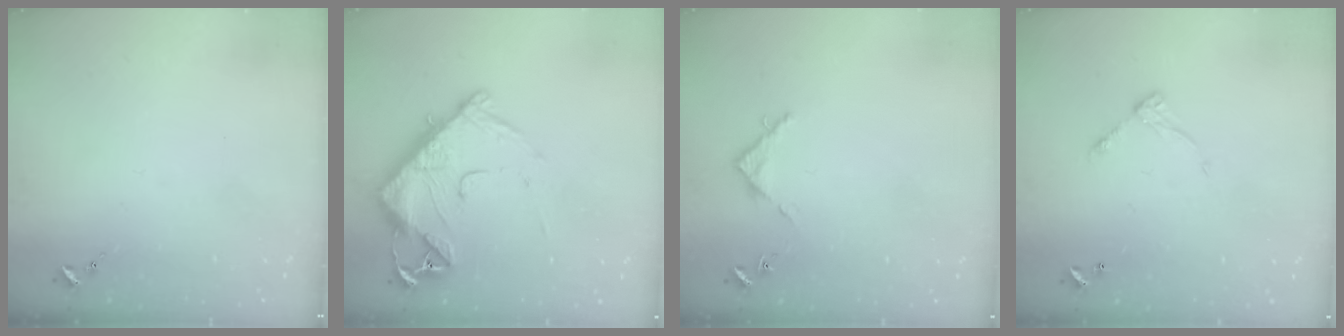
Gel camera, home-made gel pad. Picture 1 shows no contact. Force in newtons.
{"total": 15.0, "press": 14.9, "slide": 1.6}
{"total": 3.6, "press": 3.6, "slide": 0.3}
{"total": 7.1, "press": 7.1, "slide": 0.5}